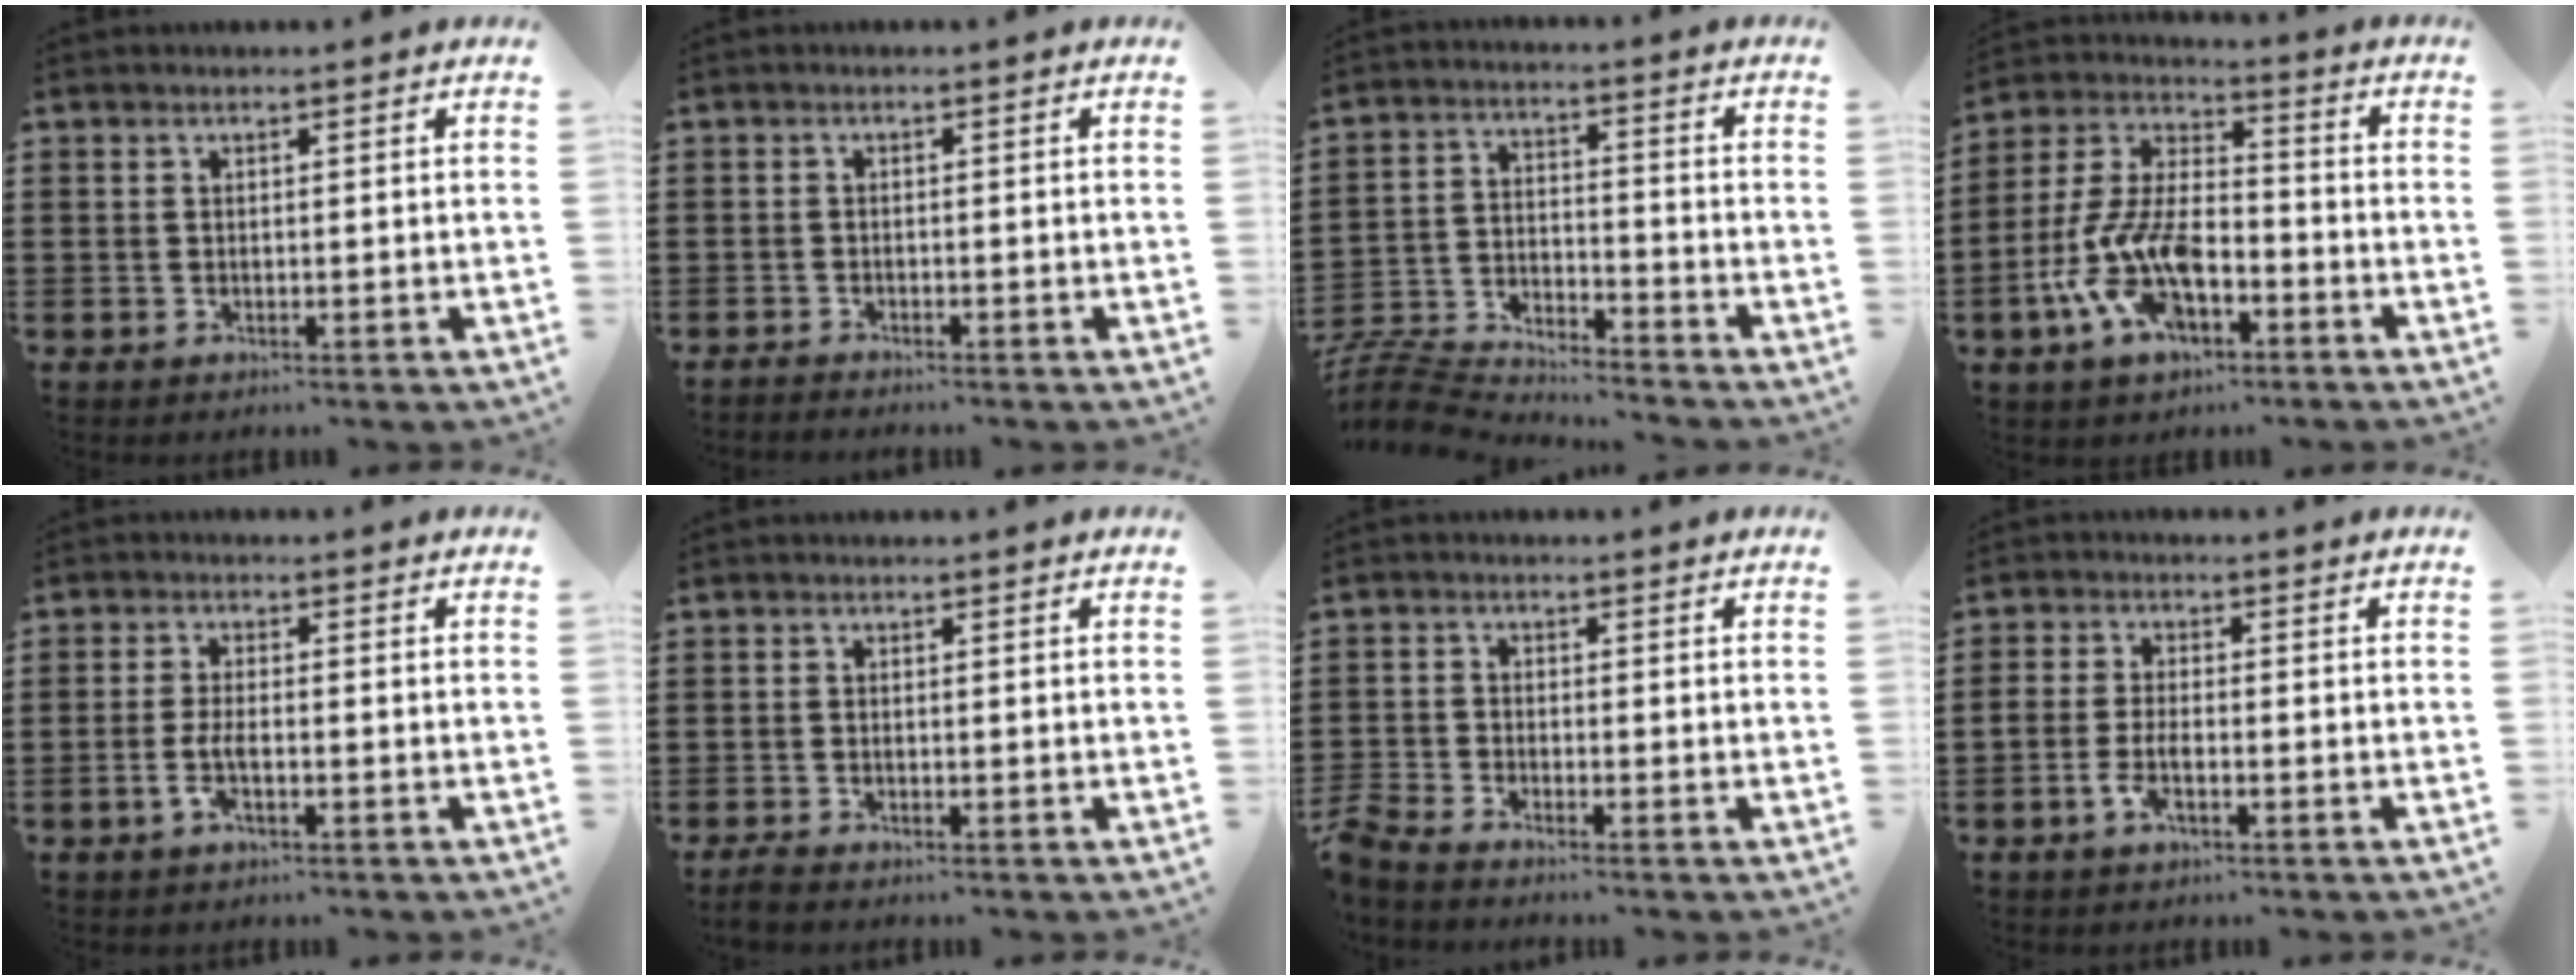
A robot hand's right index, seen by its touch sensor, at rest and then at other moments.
{"total": 1.0, "force": [-1.0, -0.1, 0.0], "torque": [-0.003, -0.001, -0.020]}
{"total": 6.8, "force": [-6.8, 0.4, 0.6], "torque": [-0.039, -0.008, -0.144]}
{"total": 10.9, "force": [-5.2, 5.3, 7.9], "torque": [-0.203, -0.011, -0.109]}
{"total": 3.3, "force": [-1.3, 0.9, 2.9], "torque": [-0.065, -0.002, -0.027]}
{"total": 1.1, "force": [-1.1, 0.0, 0.3], "torque": [-0.004, -0.002, -0.020]}
{"total": 2.6, "force": [-2.6, 0.0, 0.2], "torque": [-0.020, -0.003, -0.060]}
{"total": 3.4, "force": [-1.9, 1.2, 2.5], "torque": [-0.064, -0.002, -0.042]}